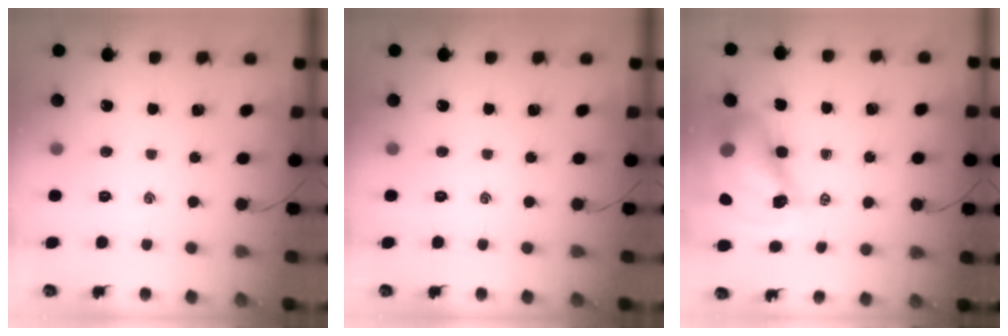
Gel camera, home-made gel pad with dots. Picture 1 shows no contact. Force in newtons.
{"total": 0.0}
{"total": 16.1, "press": 15.4, "slide": 4.7}